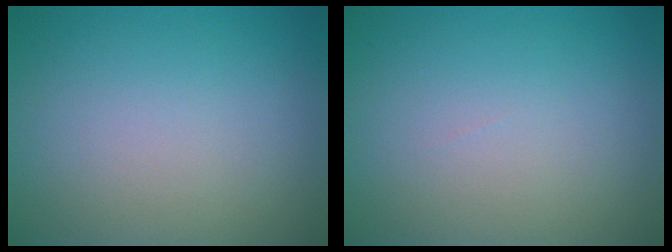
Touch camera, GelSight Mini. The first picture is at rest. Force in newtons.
{"total": 0.0}